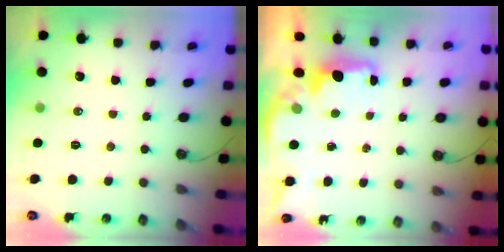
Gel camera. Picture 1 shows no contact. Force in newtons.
{"total": 1.8, "press": 1.7, "slide": 0.6}